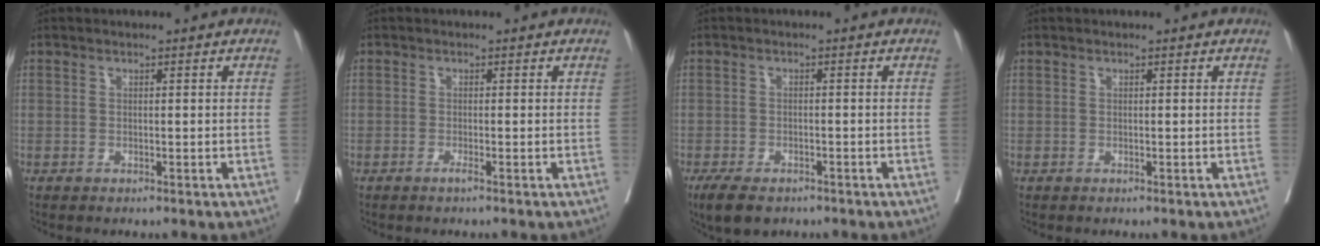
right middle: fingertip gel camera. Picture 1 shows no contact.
{"total": 0.8, "force": [-0.5, -0.2, 0.5], "torque": [-0.015, -0.003, -0.010]}
{"total": 5.4, "force": [-3.9, 2.3, 2.9], "torque": [-0.052, -0.010, -0.060]}
{"total": 0.0}